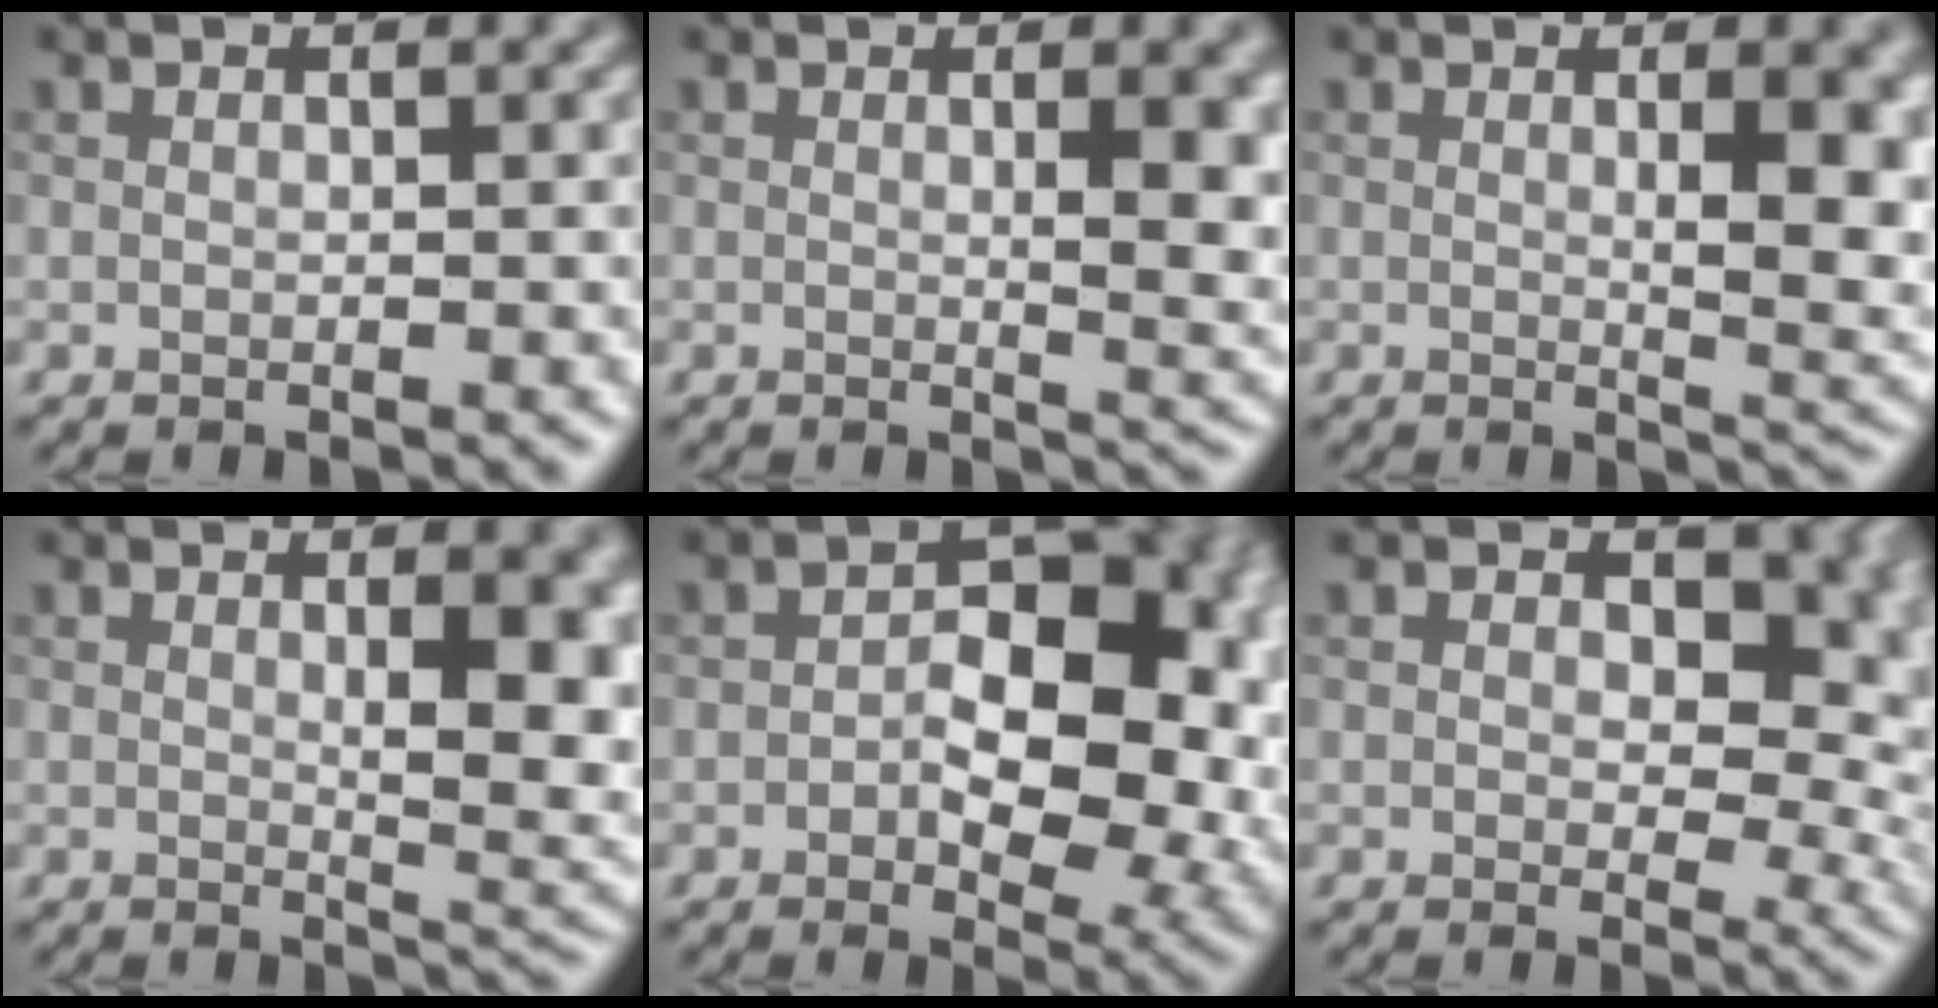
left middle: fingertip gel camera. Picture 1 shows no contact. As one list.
[{"total": 4.8, "force": [0.8, 1.4, 4.5], "torque": [-0.052, -0.002, 0.015]}, {"total": 6.0, "force": [0.8, 1.7, 5.7], "torque": [-0.070, -0.006, 0.019]}, {"total": 6.6, "force": [1.0, 2.1, 6.2], "torque": [-0.074, -0.008, 0.025]}, {"total": 11.7, "force": [-0.1, 7.1, 9.3], "torque": [-0.081, 0.012, -0.001]}, {"total": 10.0, "force": [2.2, 6.2, 7.6], "torque": [-0.081, -0.011, 0.031]}]